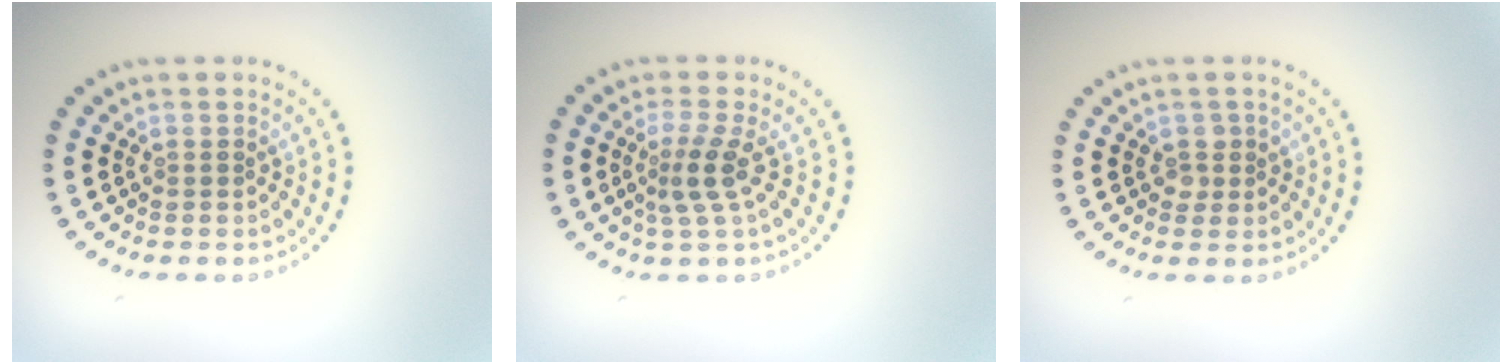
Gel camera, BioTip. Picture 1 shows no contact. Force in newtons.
{"total": 2.5, "press": 1.7, "slide": 1.8}
{"total": 1.2, "press": 1.1, "slide": 0.5}